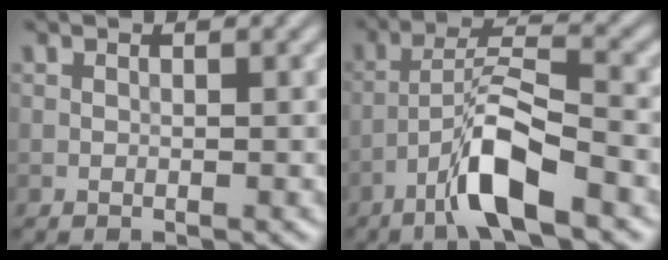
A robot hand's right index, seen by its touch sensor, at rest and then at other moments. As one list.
[{"total": 6.5, "force": [-3.8, 1.2, 5.1], "torque": [-0.096, 0.013, -0.074]}]